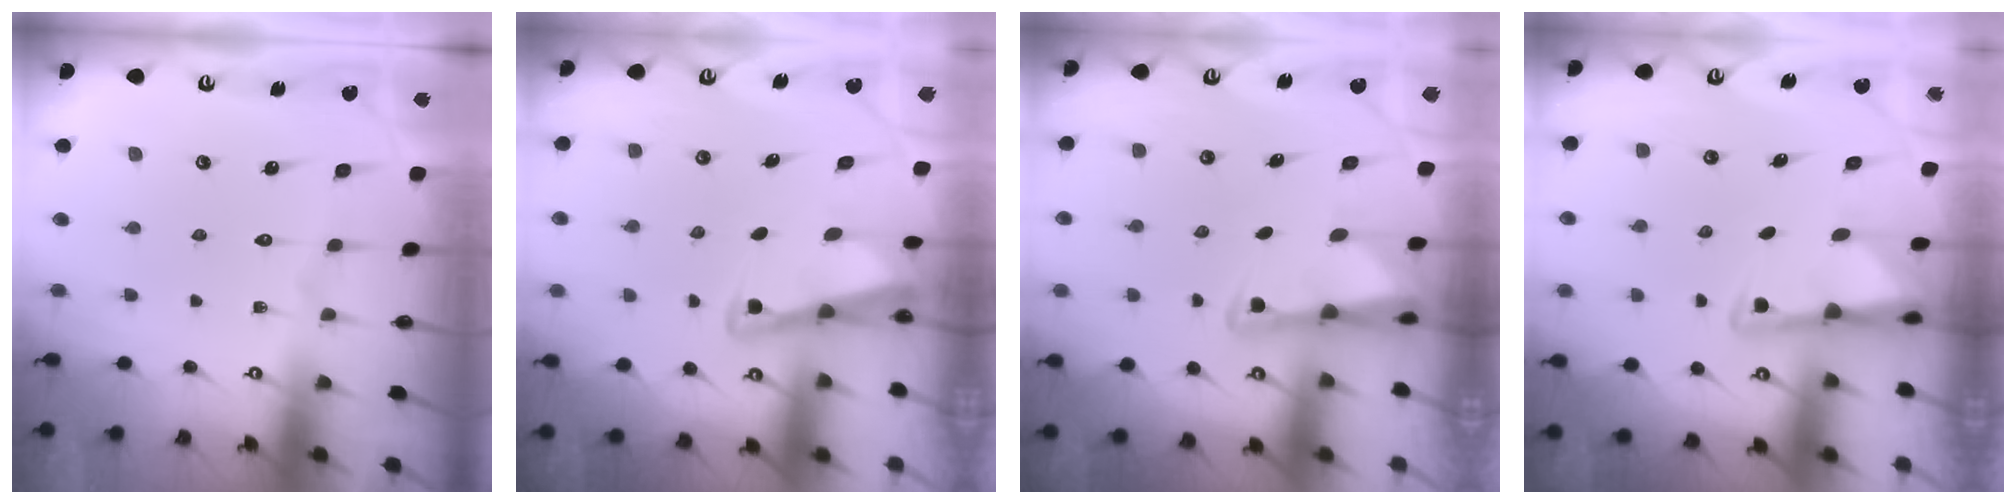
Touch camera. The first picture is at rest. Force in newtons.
{"total": 3.0, "press": 2.9, "slide": 0.3}
{"total": 2.3, "press": 2.2, "slide": 0.5}
{"total": 2.8, "press": 2.8, "slide": 0.7}